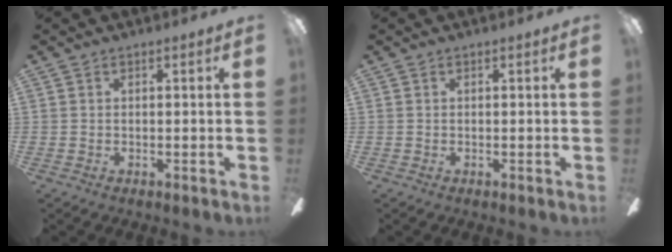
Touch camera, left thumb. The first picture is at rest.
{"total": 0.0}